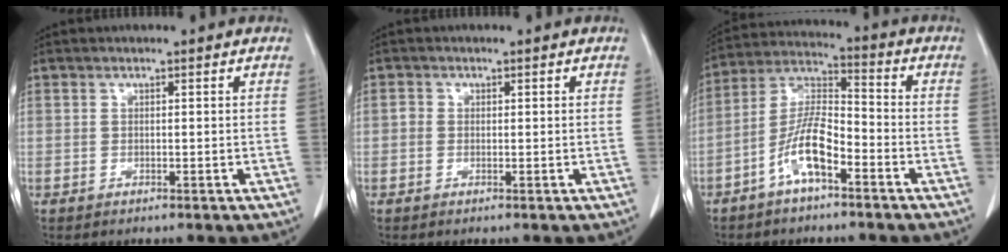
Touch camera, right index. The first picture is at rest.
{"total": 0.9, "force": [0.0, 0.8, 0.4], "torque": [-0.005, 0.006, -0.003]}
{"total": 9.2, "force": [-4.8, 2.5, 7.5], "torque": [-0.160, 0.014, -0.093]}